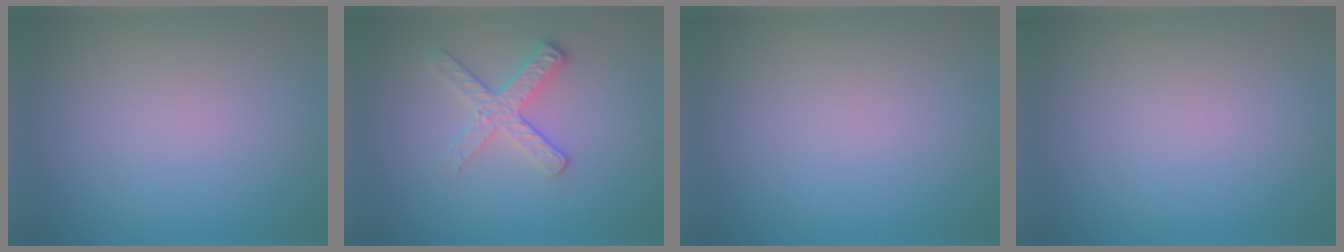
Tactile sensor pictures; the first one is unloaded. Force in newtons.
{"total": 2.7, "press": 2.4, "slide": 1.2}
{"total": 0.0}
{"total": 0.0}